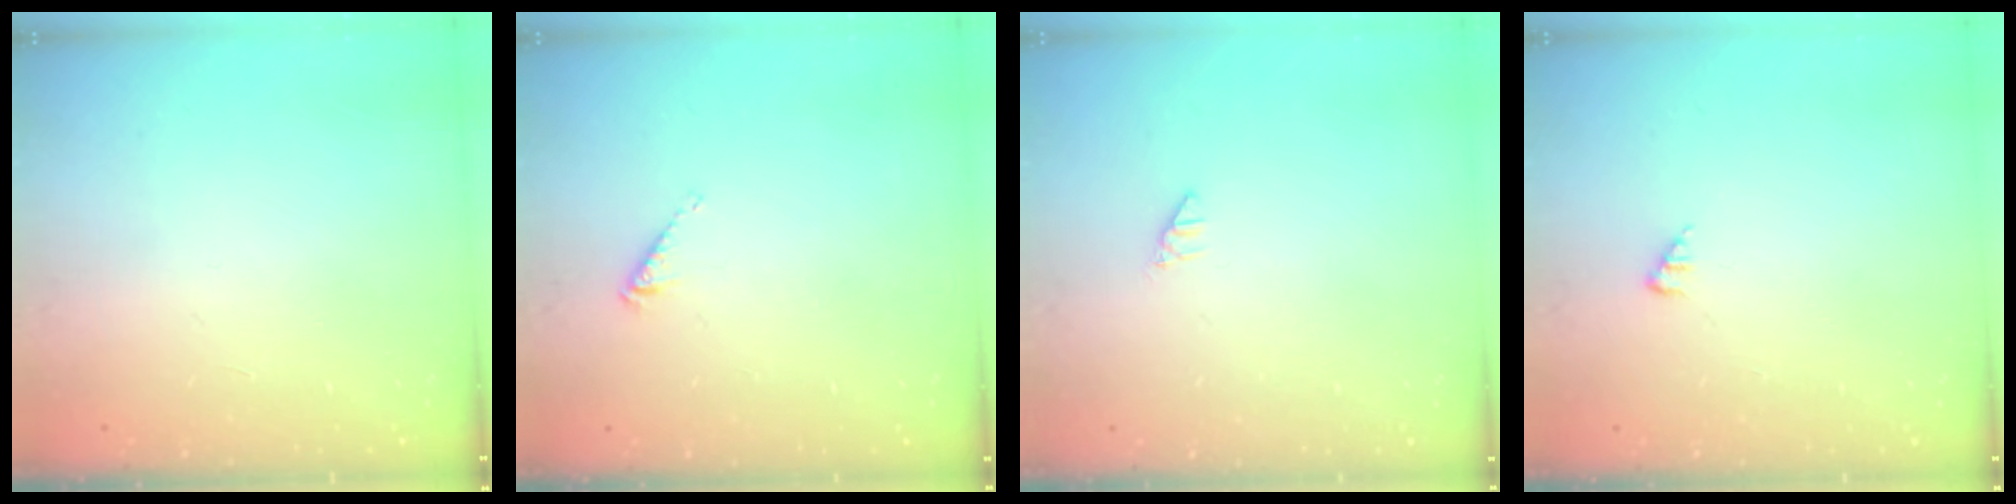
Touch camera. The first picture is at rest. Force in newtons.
{"total": 3.4, "press": 3.4, "slide": 0.6}
{"total": 0.0}
{"total": 1.0, "press": 1.0, "slide": 0.2}